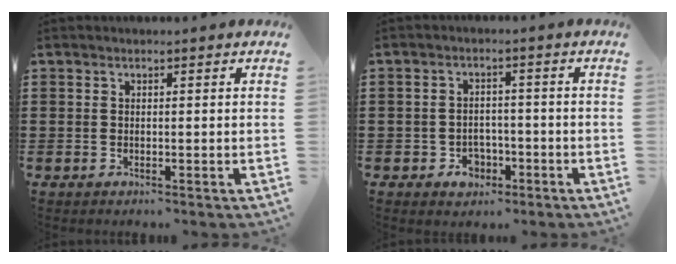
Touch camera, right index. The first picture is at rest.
{"total": 2.9, "force": [-1.8, 2.0, 1.0], "torque": [-0.023, 0.002, -0.038]}